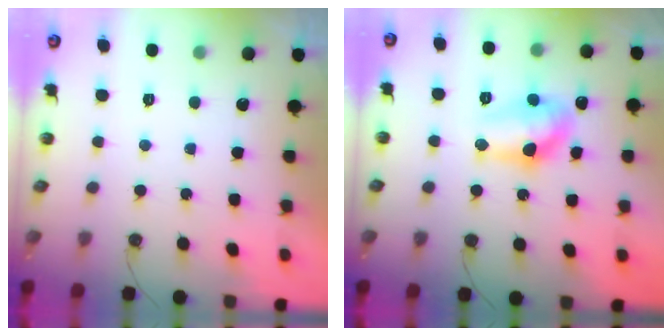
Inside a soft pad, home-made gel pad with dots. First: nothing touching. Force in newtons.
{"total": 13.5, "press": 12.8, "slide": 4.5}